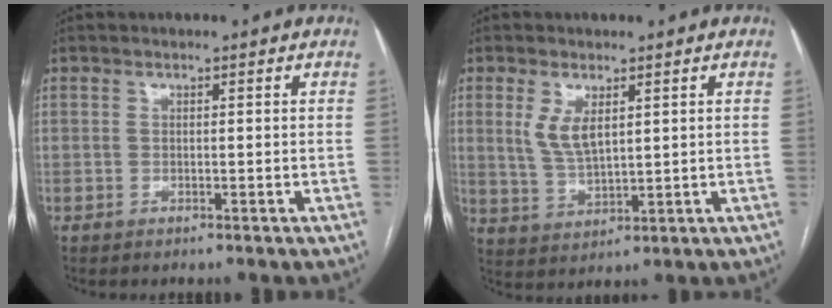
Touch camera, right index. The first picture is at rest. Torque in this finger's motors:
{"motor_torque": [0.17, 0.07, 0.12, 0.04]}